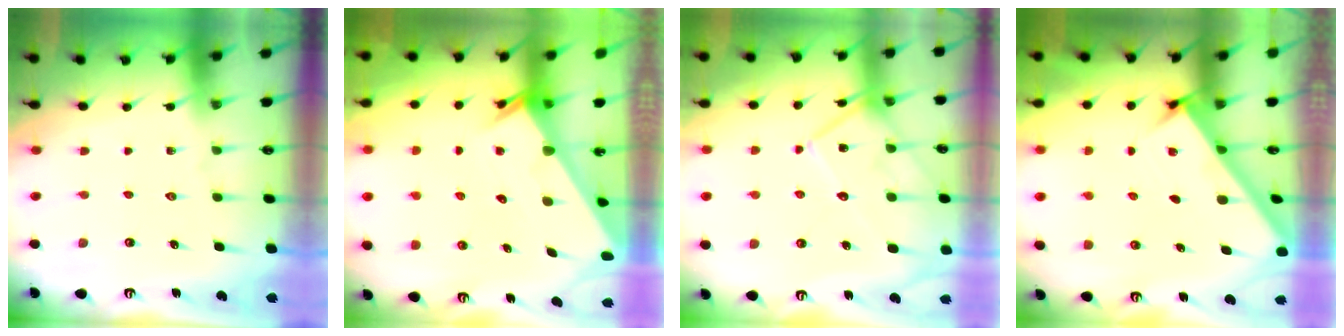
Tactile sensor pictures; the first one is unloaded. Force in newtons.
{"total": 2.0, "press": 2.0, "slide": 0.0}
{"total": 14.5, "press": 14.5, "slide": 1.0}
{"total": 2.9, "press": 2.9, "slide": 0.1}